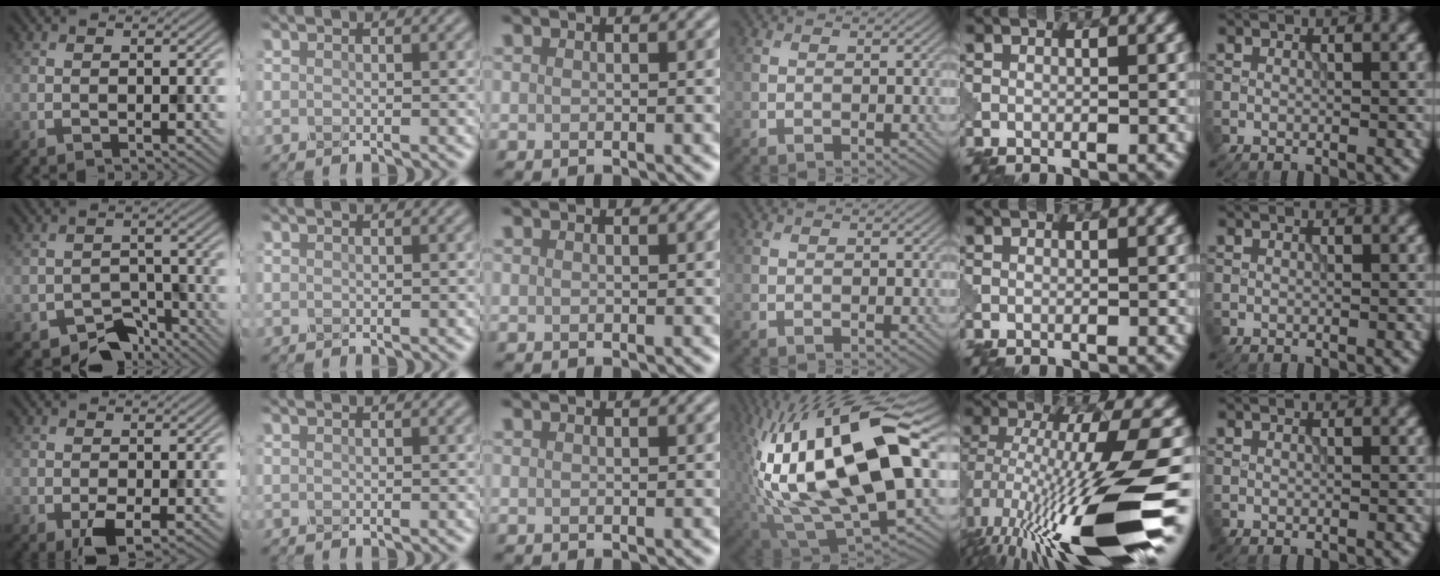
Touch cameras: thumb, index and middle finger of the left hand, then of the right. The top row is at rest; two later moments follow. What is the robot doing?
{"motion": "disassemble", "object": "pitcher"}